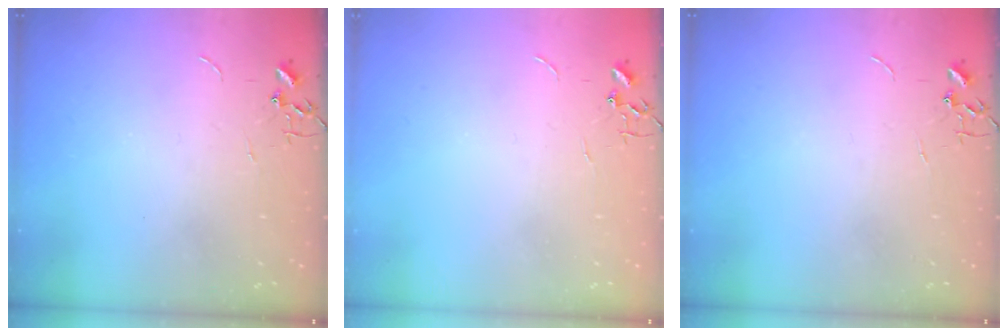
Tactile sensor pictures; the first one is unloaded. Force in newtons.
{"total": 0.0}
{"total": 0.0}